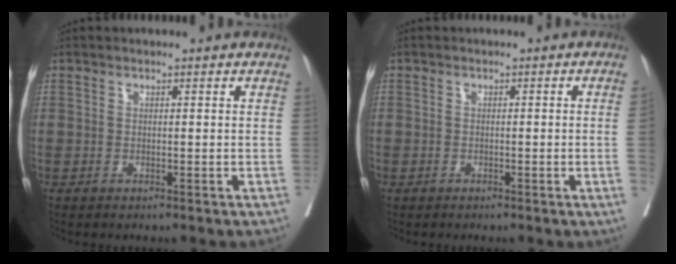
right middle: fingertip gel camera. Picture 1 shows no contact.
{"total": 1.4, "force": [-0.4, -0.3, 1.3], "torque": [-0.018, 0.002, -0.005]}